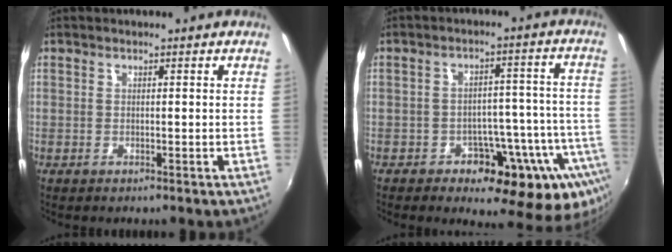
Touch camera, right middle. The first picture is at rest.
{"total": 15.1, "force": [-8.7, 8.6, 8.9], "torque": [-0.102, 0.008, -0.108]}